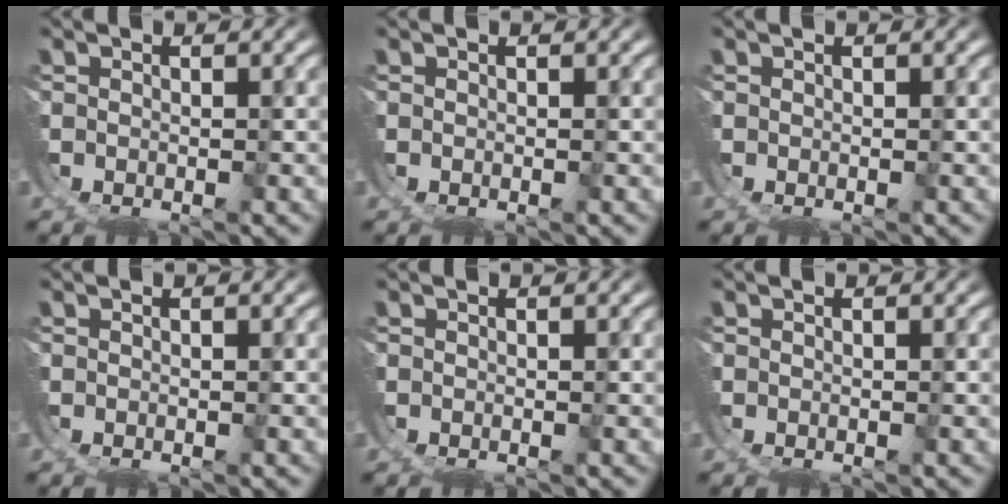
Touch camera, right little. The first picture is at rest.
{"total": 0.0}
{"total": 0.0}
{"total": 0.0}
{"total": 0.0}
{"total": 0.0}